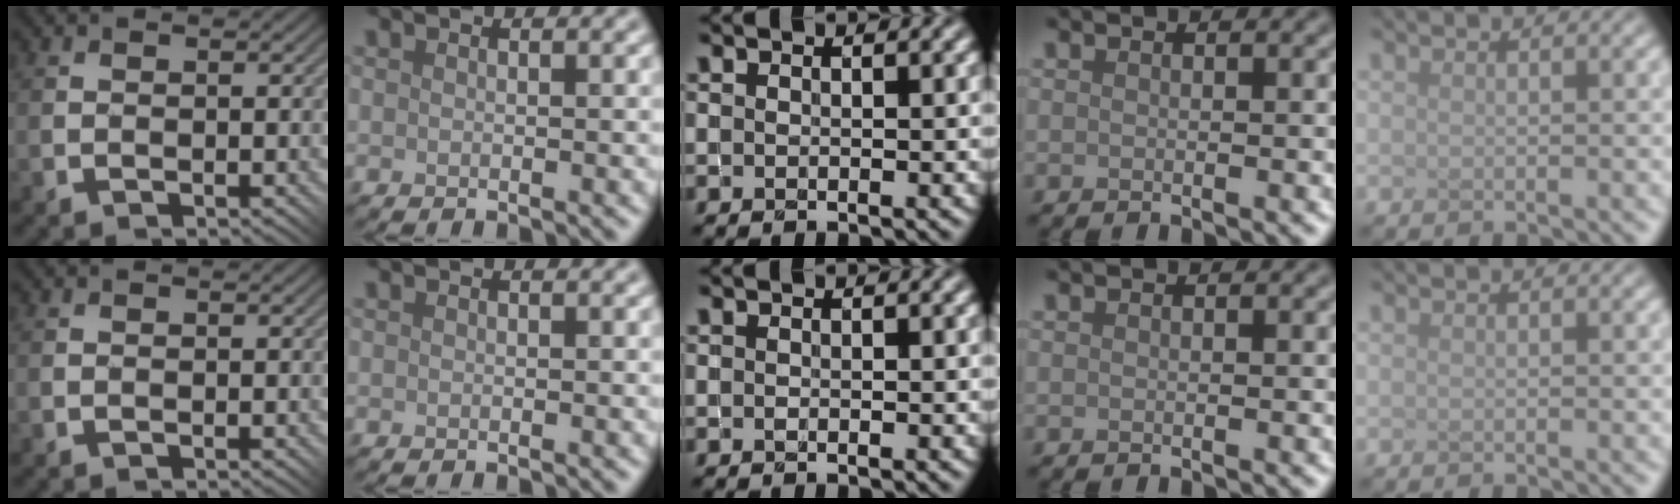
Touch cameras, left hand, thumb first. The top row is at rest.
{}